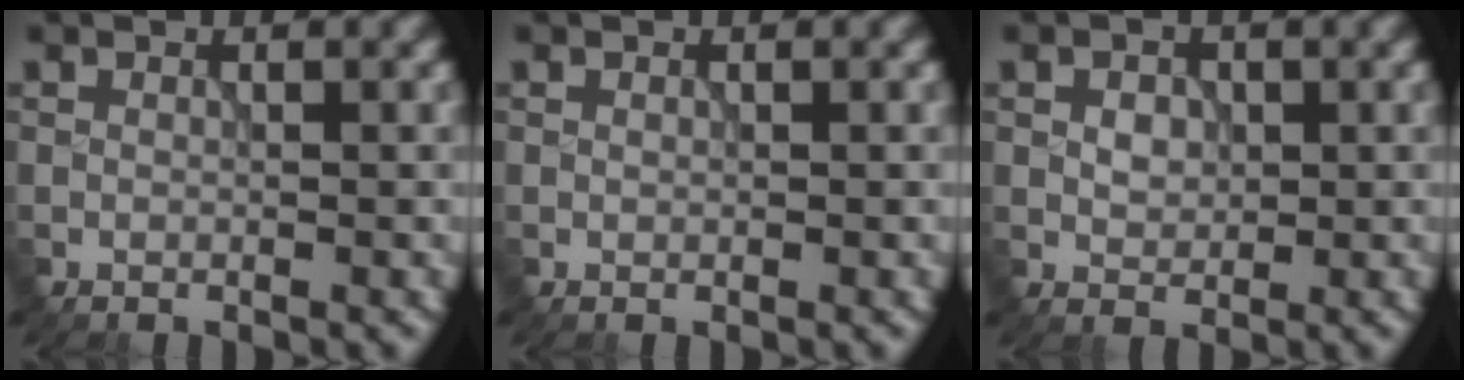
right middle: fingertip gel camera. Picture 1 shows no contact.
{"total": 0.0}
{"total": 1.7, "force": [0.3, 1.3, 1.1], "torque": [-0.020, 0.000, 0.004]}